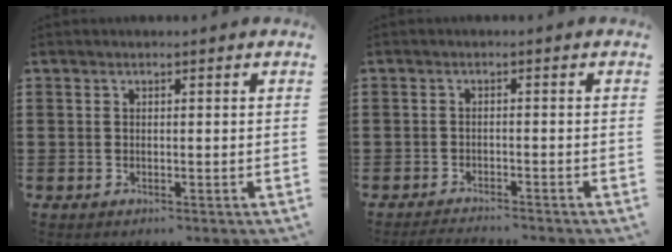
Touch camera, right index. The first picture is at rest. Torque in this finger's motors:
{"motor_torque": [0.76, 1.38, -0.62, -0.21]}